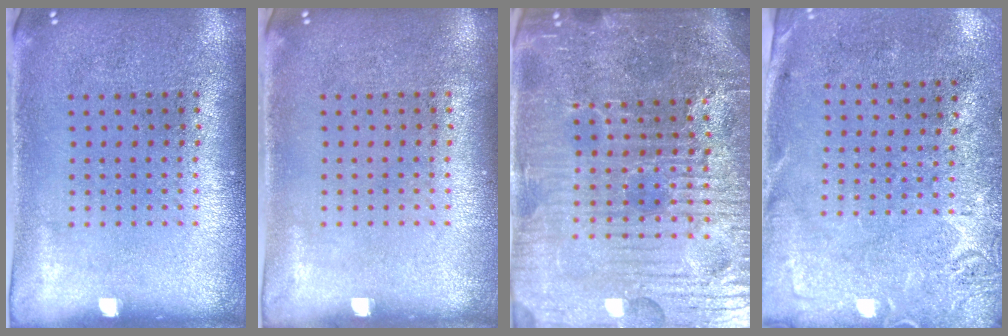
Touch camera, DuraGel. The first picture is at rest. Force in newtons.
{"total": 0.0}
{"total": 6.0, "press": 5.6, "slide": 2.3}
{"total": 2.7, "press": 2.2, "slide": 1.7}